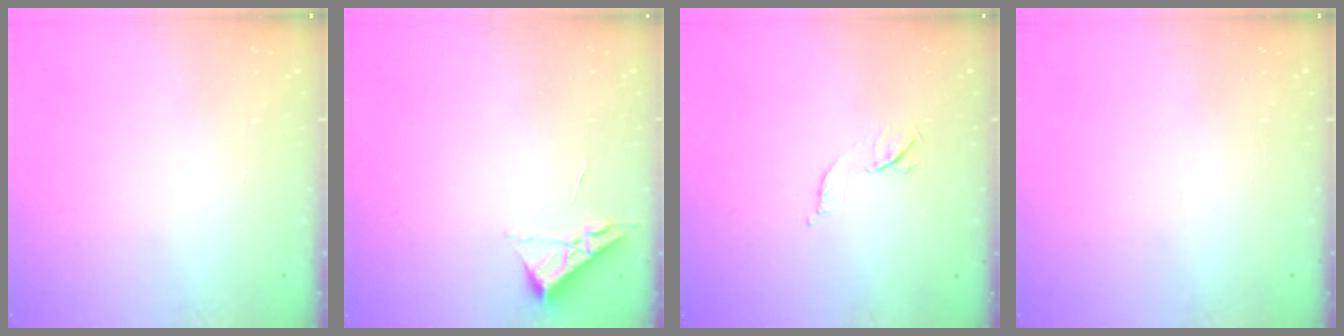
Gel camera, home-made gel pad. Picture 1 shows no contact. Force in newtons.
{"total": 3.5, "press": 3.4, "slide": 0.5}
{"total": 6.2, "press": 6.1, "slide": 1.1}
{"total": 0.0}